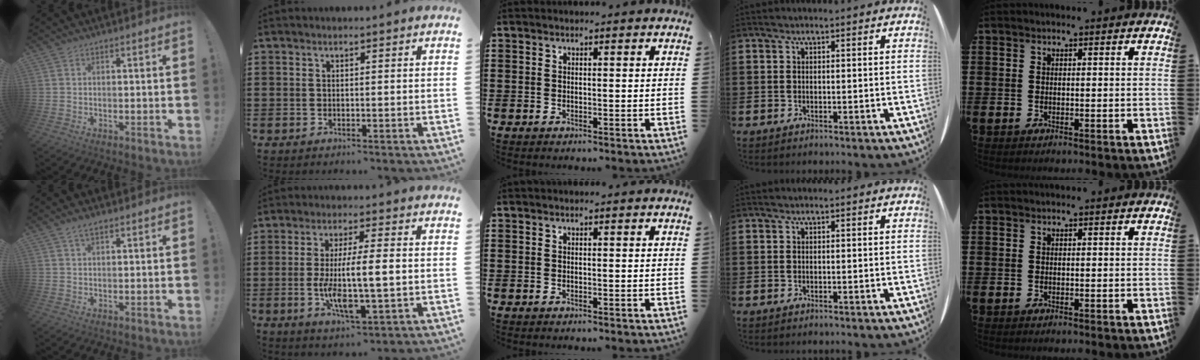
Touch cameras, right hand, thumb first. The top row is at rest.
{"thumb": {"total": 2.5, "force": [1.7, 0.8, 1.7], "torque": [-0.029, -0.004, 0.030]}, "index": {"total": 9.4, "force": [-0.8, 2.3, 9.1], "torque": [-0.175, -0.010, -0.015]}}